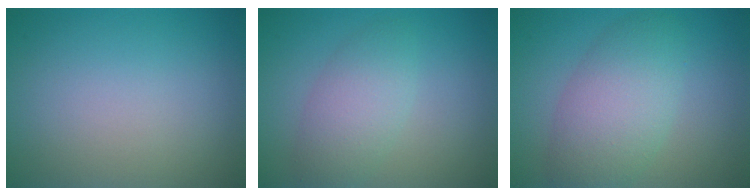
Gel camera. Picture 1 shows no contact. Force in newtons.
{"total": 3.7, "press": 3.7, "slide": 0.2}
{"total": 5.8, "press": 5.8, "slide": 0.2}